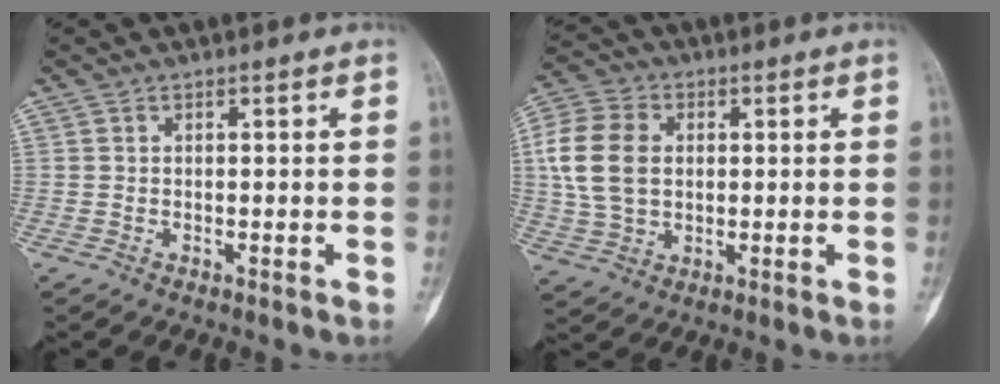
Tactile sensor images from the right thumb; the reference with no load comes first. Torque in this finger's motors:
{"motor_torque": [1.12, 1.21, 0.73, -0.35, 0.30]}